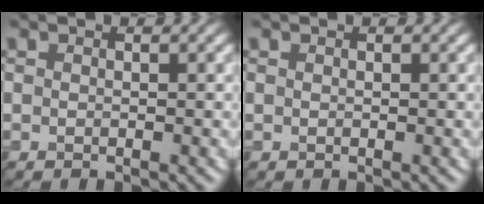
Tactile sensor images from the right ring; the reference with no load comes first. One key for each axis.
{"total": 0.0}